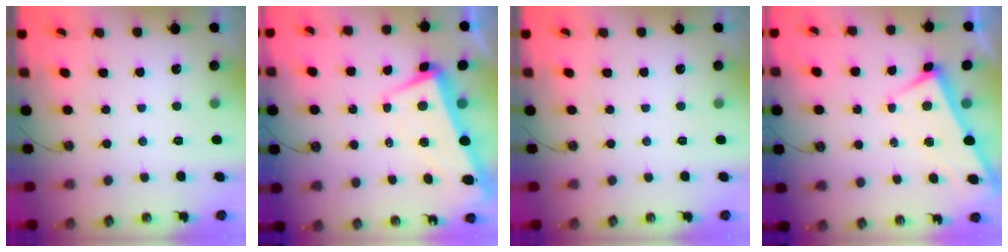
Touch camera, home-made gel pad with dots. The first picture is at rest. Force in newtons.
{"total": 2.2, "press": 0.3, "slide": 2.1}
{"total": 0.0}
{"total": 2.4, "press": 2.4, "slide": 0.1}